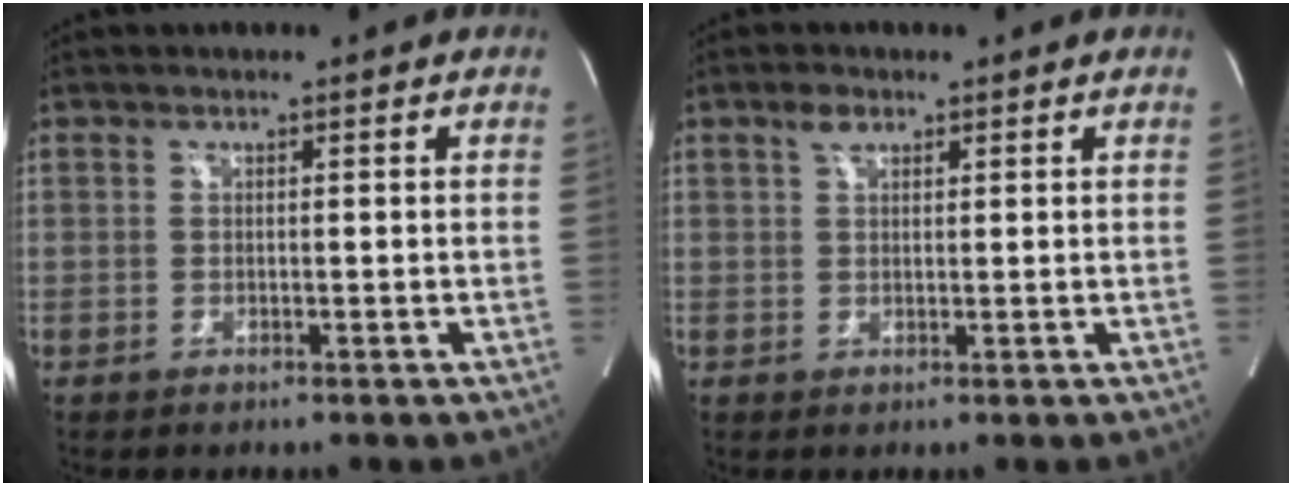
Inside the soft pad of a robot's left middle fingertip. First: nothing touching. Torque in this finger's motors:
{"motor_torque": [0.34, -0.31, 0.07, 0.00]}